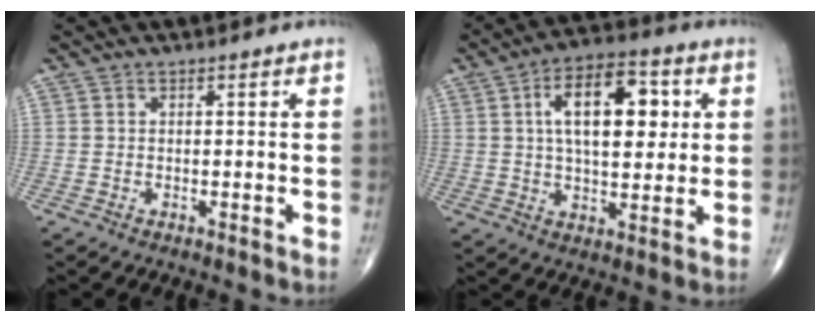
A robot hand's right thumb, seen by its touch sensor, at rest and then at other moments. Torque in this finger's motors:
{"motor_torque": [1.27, 2.77, 1.24, 0.19, 0.50]}